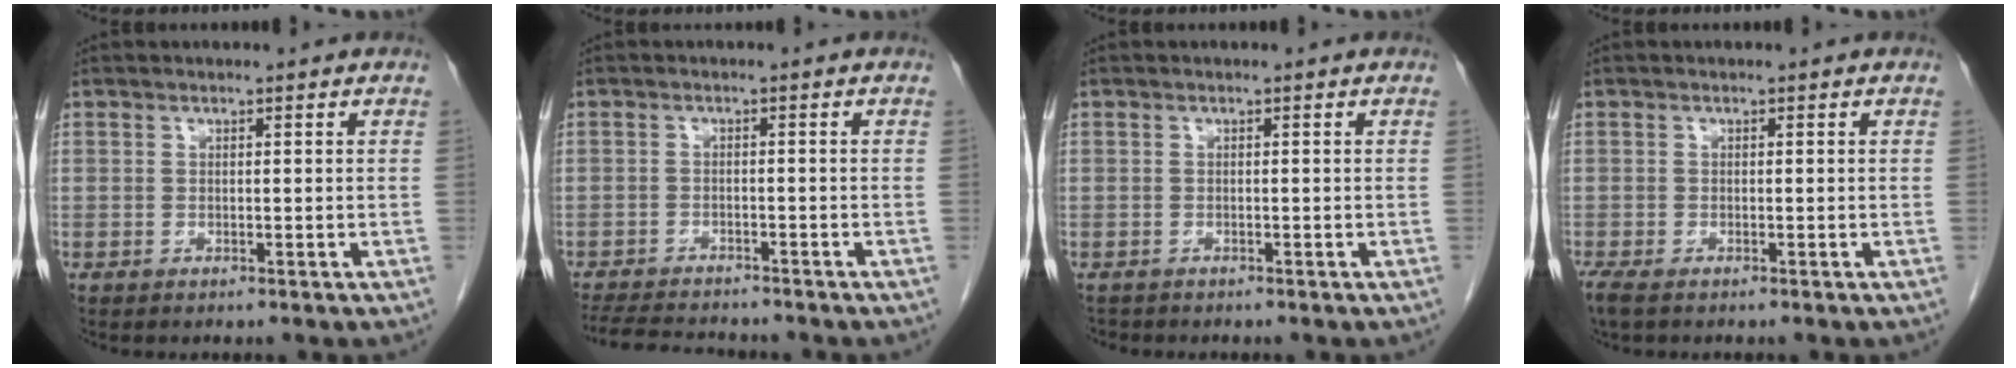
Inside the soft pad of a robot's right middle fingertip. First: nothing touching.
{"total": 8.8, "force": [-8.1, 1.4, 2.9], "torque": [-0.049, -0.006, -0.125]}
{"total": 1.0, "force": [-1.0, 0.4, 0.0], "torque": [-0.009, -0.002, -0.017]}
{"total": 2.6, "force": [-1.9, 0.8, 1.5], "torque": [-0.039, -0.011, -0.031]}